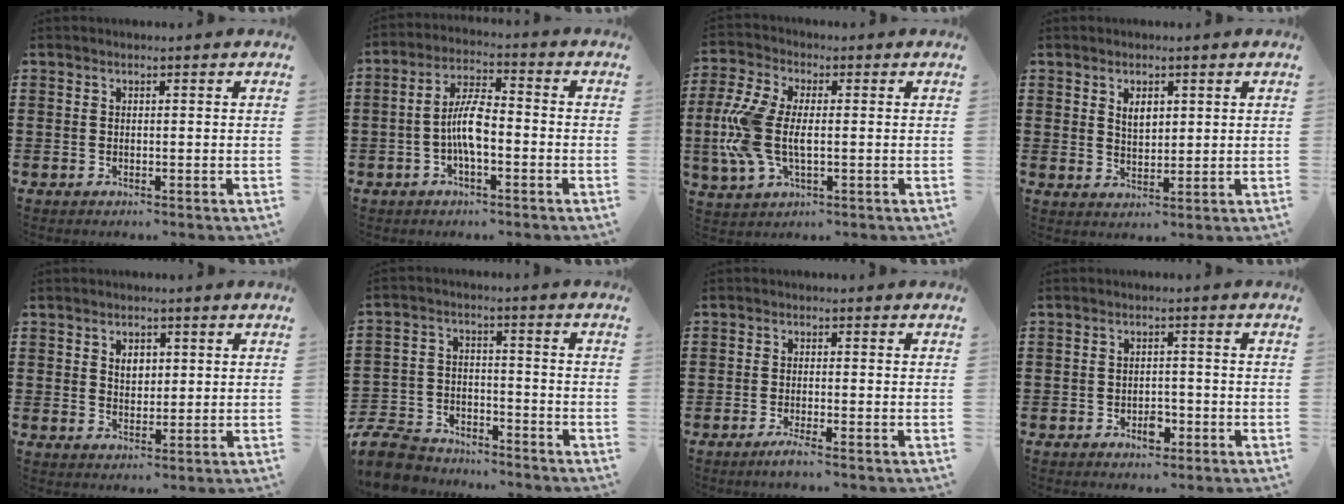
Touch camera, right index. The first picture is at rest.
{"total": 6.7, "force": [-1.5, 2.2, 6.1], "torque": [-0.134, 0.001, -0.036]}
{"total": 9.8, "force": [-0.7, 5.1, 8.4], "torque": [-0.210, -0.011, -0.021]}
{"total": 2.7, "force": [1.2, 1.5, 1.9], "torque": [-0.035, 0.003, 0.020]}
{"total": 2.6, "force": [0.9, 1.8, 1.7], "torque": [-0.030, 0.005, 0.013]}
{"total": 7.9, "force": [-7.5, 1.9, 1.4], "torque": [-0.045, 0.015, -0.153]}
{"total": 2.0, "force": [-1.4, -0.1, 1.5], "torque": [-0.030, -0.004, -0.027]}
{"total": 2.8, "force": [-1.6, 1.6, 1.6], "torque": [-0.029, 0.004, -0.030]}